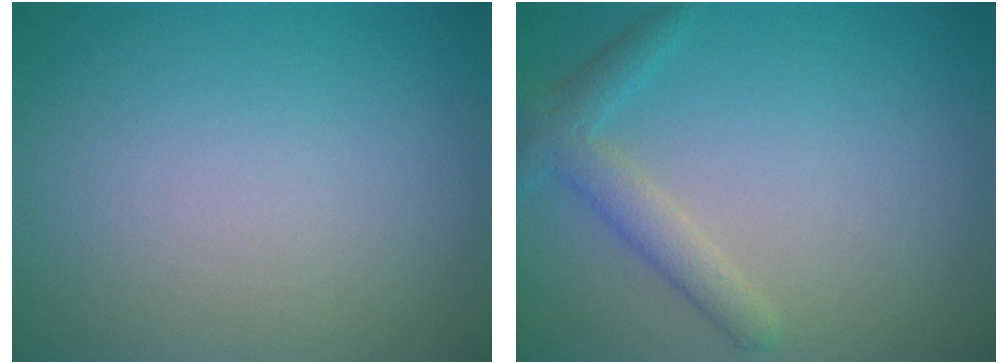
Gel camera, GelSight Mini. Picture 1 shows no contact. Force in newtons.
{"total": 2.6, "press": 2.6, "slide": 0.1}